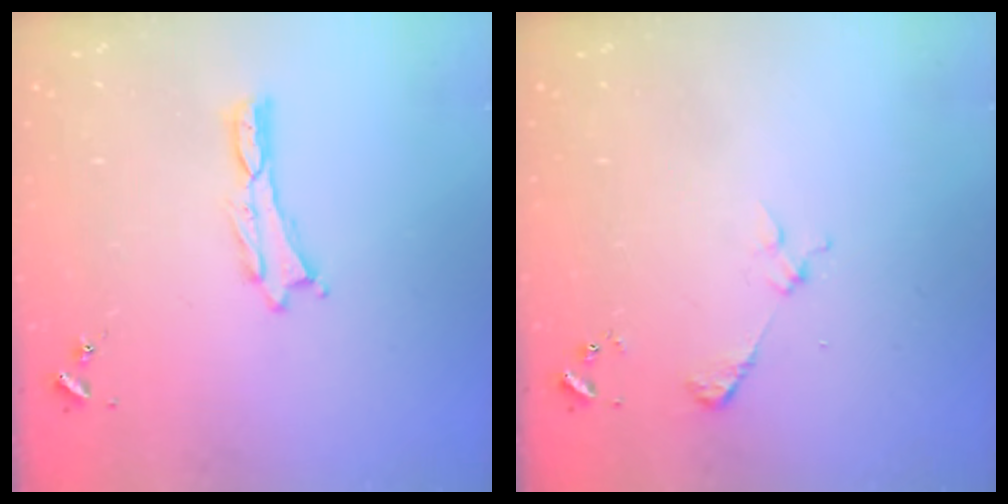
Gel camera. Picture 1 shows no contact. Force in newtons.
{"total": 2.2, "press": 2.2, "slide": 0.2}